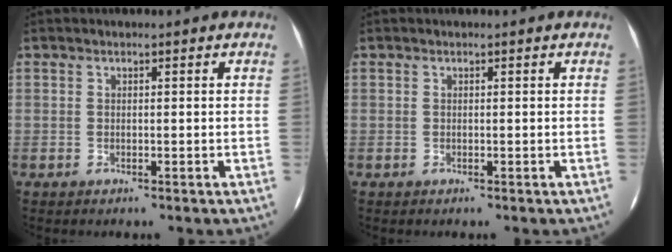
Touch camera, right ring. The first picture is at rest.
{"total": 0.0}